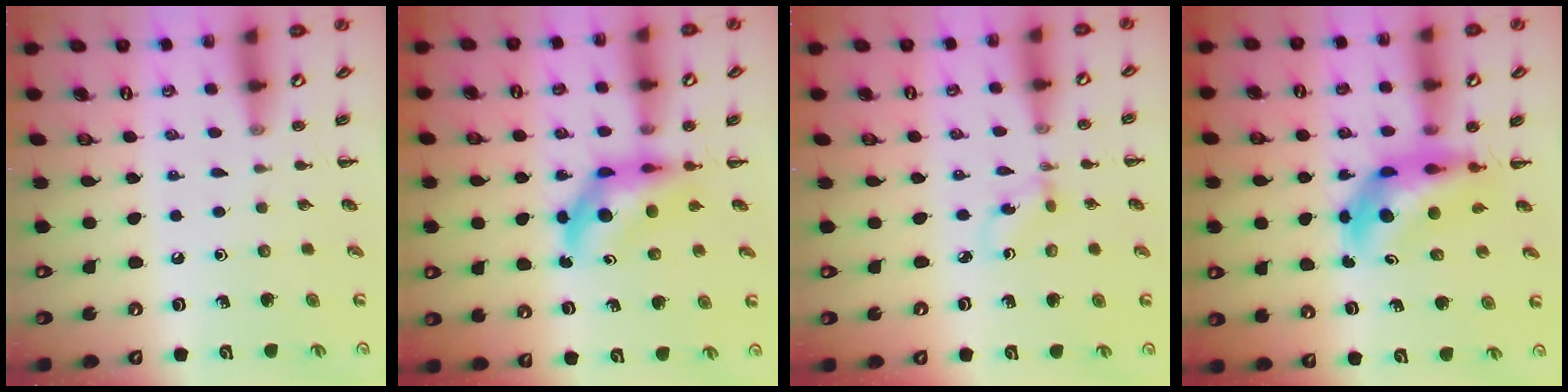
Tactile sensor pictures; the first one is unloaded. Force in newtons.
{"total": 5.2, "press": 5.0, "slide": 1.4}
{"total": 1.3, "press": 1.0, "slide": 0.7}
{"total": 7.2, "press": 6.9, "slide": 2.1}